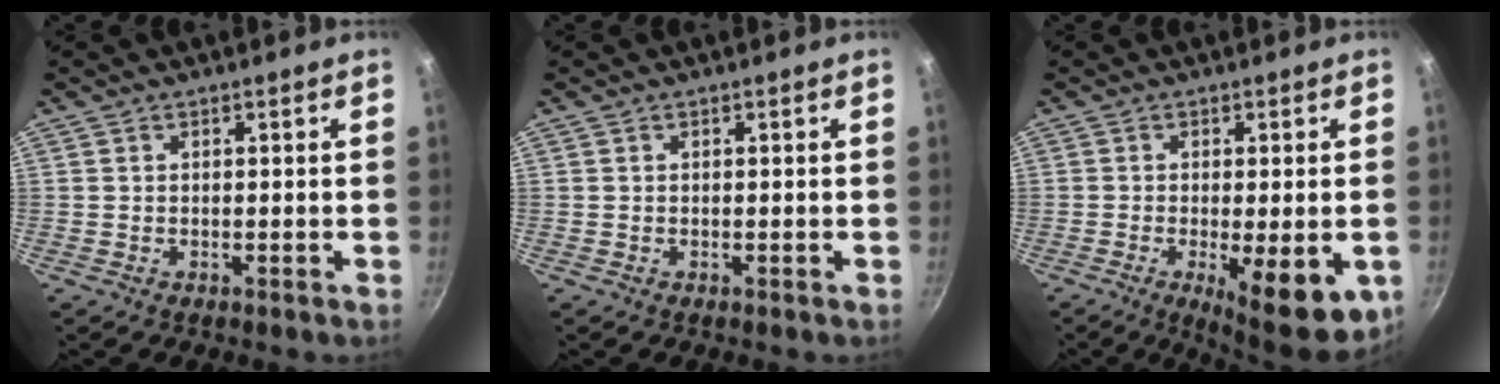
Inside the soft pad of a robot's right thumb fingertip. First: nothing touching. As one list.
[{"total": 0.0}, {"total": 13.2, "force": [-4.5, 4.3, 11.6], "torque": [-0.136, -0.013, -0.051]}]